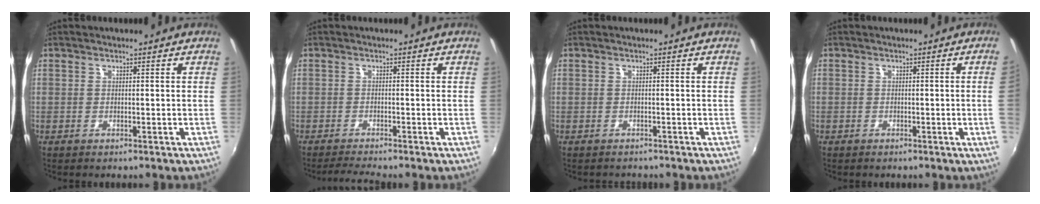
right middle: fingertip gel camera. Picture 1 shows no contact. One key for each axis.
{"total": 3.3, "fx": -3.1, "fy": -0.7, "fz": 1.1, "tx": -0.034, "ty": -0.009, "tz": -0.057}
{"total": 1.7, "fx": -1.6, "fy": 0.6, "fz": 0.1, "tx": -0.009, "ty": -0.006, "tz": -0.024}
{"total": 2.0, "fx": -0.2, "fy": -1.2, "fz": 1.5, "tx": -0.021, "ty": -0.012, "tz": 0.002}